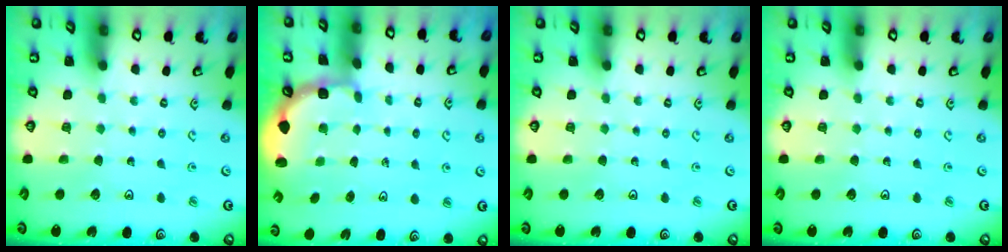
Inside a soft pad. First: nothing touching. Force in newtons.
{"total": 2.4, "press": 1.7, "slide": 1.7}
{"total": 0.0}
{"total": 0.0}